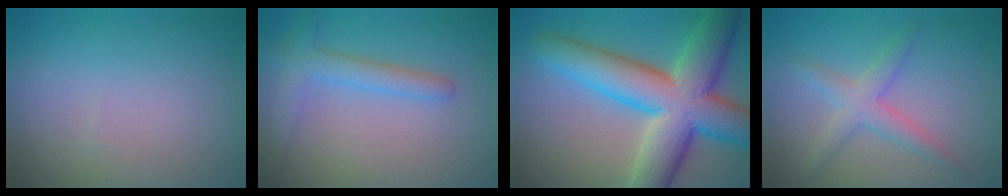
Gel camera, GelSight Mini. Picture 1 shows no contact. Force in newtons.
{"total": 2.9, "press": 2.9, "slide": 0.1}
{"total": 12.0, "press": 12.0, "slide": 0.5}
{"total": 2.8, "press": 2.8, "slide": 0.2}